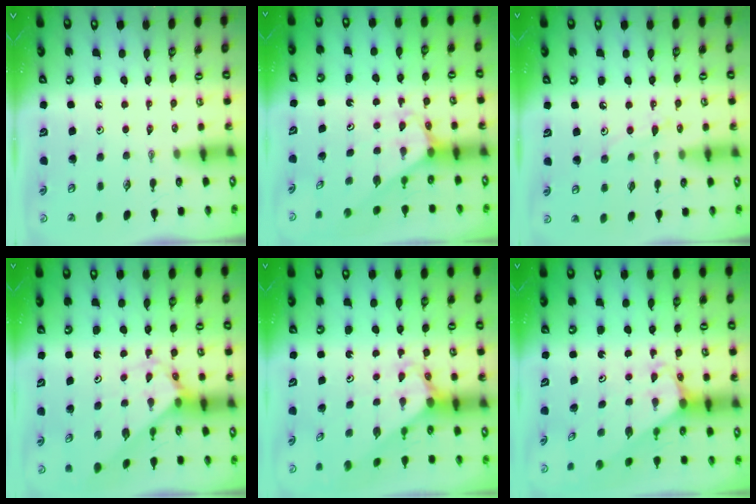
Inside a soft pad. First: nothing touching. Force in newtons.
{"total": 2.4, "press": 2.4, "slide": 0.2}
{"total": 7.0, "press": 7.0, "slide": 0.3}
{"total": 2.7, "press": 2.7, "slide": 0.2}
{"total": 3.1, "press": 3.1, "slide": 0.2}
{"total": 2.0, "press": 2.0, "slide": 0.1}